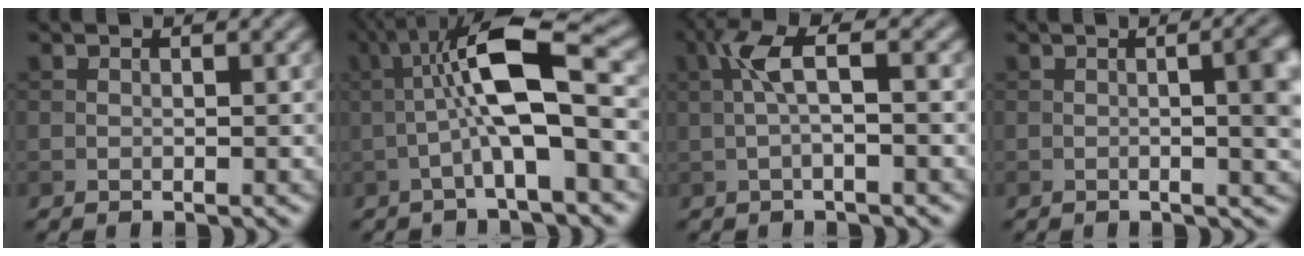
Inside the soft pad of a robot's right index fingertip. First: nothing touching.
{"total": 8.6, "force": [-0.6, 1.8, 8.4], "torque": [-0.142, 0.025, -0.016]}
{"total": 3.6, "force": [0.4, 0.8, 3.5], "torque": [-0.072, 0.013, 0.003]}
{"total": 6.6, "force": [0.1, 2.5, 6.1], "torque": [-0.052, 0.004, 0.000]}